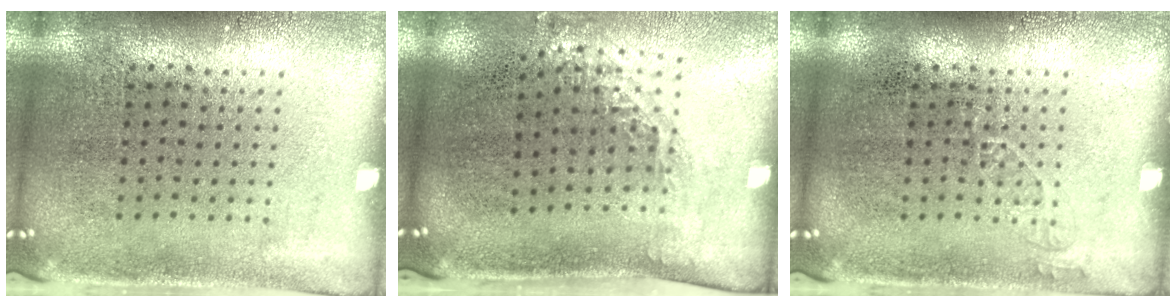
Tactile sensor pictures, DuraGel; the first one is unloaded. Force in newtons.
{"total": 1.2, "press": 1.0, "slide": 0.8}
{"total": 0.8, "press": 0.8, "slide": 0.1}